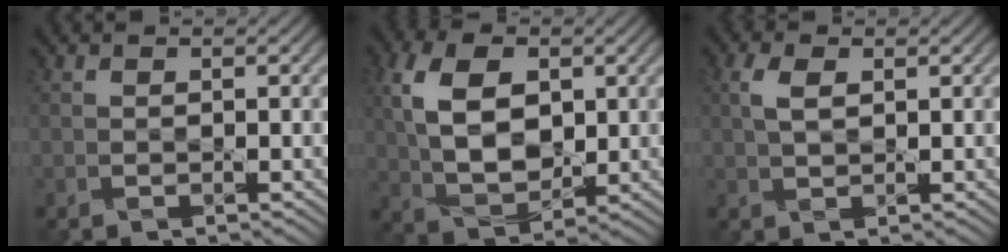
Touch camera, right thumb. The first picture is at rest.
{"total": 9.1, "force": [2.2, 5.8, 6.7], "torque": [-0.157, 0.006, 0.039]}
{"total": 2.6, "force": [1.1, 1.2, 2.0], "torque": [-0.052, 0.005, 0.019]}